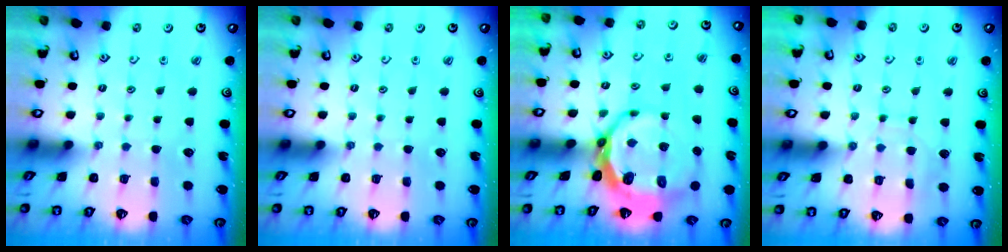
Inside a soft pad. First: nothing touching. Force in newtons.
{"total": 0.0}
{"total": 11.0, "press": 10.1, "slide": 4.3}
{"total": 7.1, "press": 7.1, "slide": 0.5}